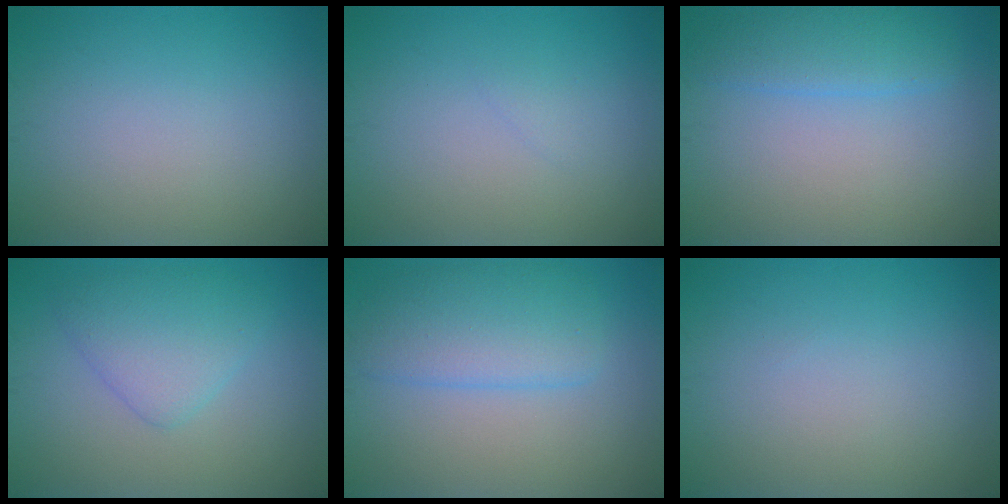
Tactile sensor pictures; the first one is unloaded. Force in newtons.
{"total": 0.5, "press": 0.5, "slide": 0.1}
{"total": 2.8, "press": 2.8, "slide": 0.3}
{"total": 3.5, "press": 3.5, "slide": 0.2}
{"total": 4.5, "press": 4.5, "slide": 0.2}
{"total": 0.0}